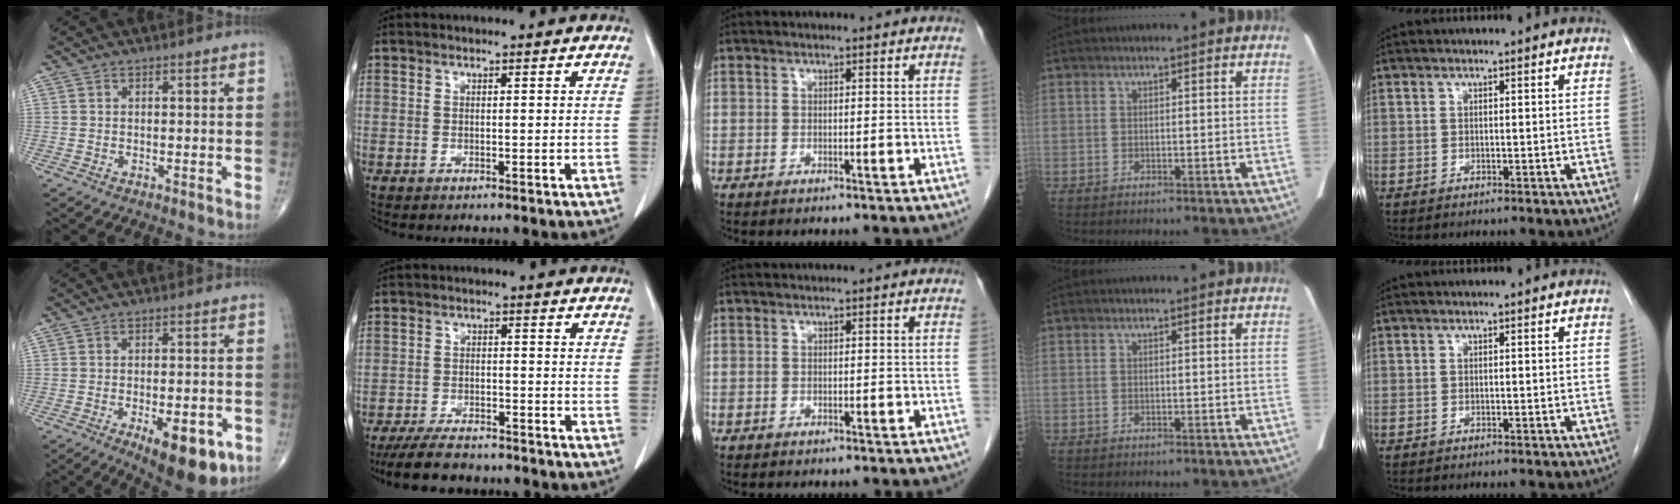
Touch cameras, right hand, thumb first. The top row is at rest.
{"thumb": {"total": 12.7, "force": [-5.6, 5.2, 10.2], "torque": [-0.123, 0.003, -0.069]}, "index": {"total": 8.0, "force": [-7.0, 2.5, 3.0], "torque": [-0.051, -0.014, -0.111]}}